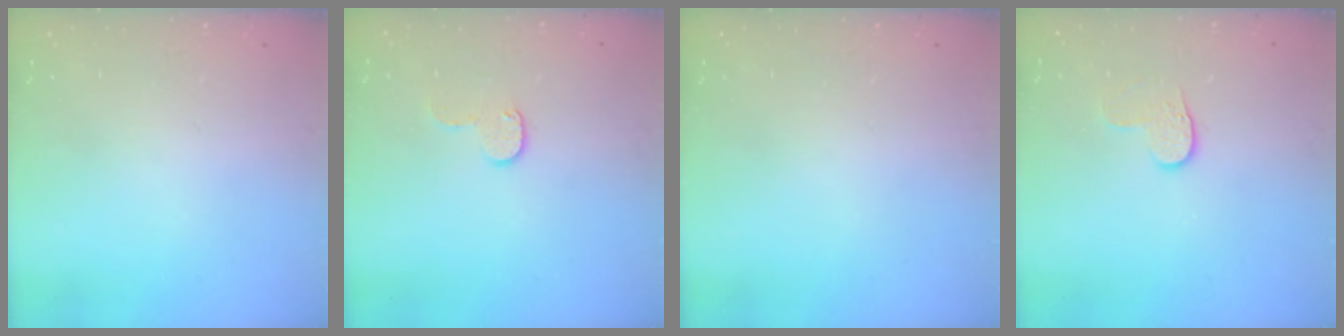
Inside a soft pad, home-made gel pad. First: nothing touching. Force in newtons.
{"total": 4.5, "press": 4.5, "slide": 0.5}
{"total": 0.0}
{"total": 3.7, "press": 3.7, "slide": 0.2}